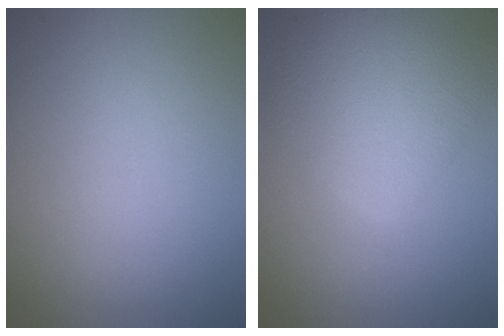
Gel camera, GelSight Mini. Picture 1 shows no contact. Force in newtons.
{"total": 5.1, "press": 5.1, "slide": 0.1}